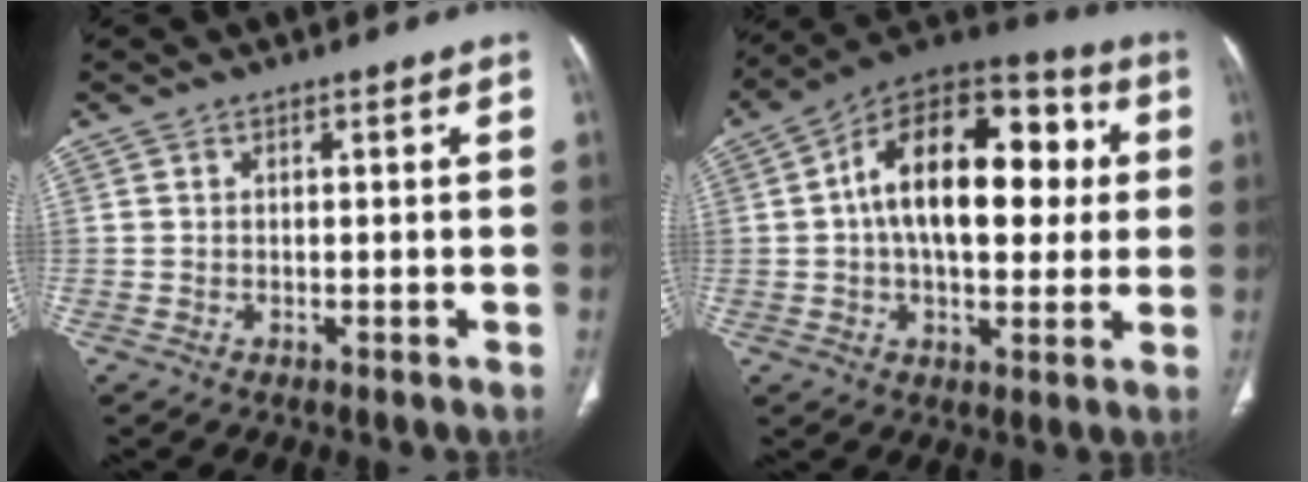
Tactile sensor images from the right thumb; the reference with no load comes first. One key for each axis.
{"total": 22.8, "fx": 2.9, "fy": 12.9, "fz": 18.6, "tx": -0.260, "ty": 0.031, "tz": 0.034}